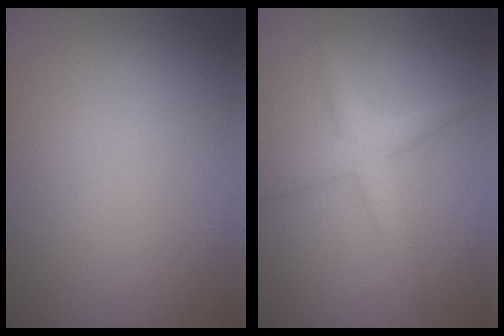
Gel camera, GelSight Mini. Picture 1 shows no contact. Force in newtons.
{"total": 2.5, "press": 2.5, "slide": 0.0}